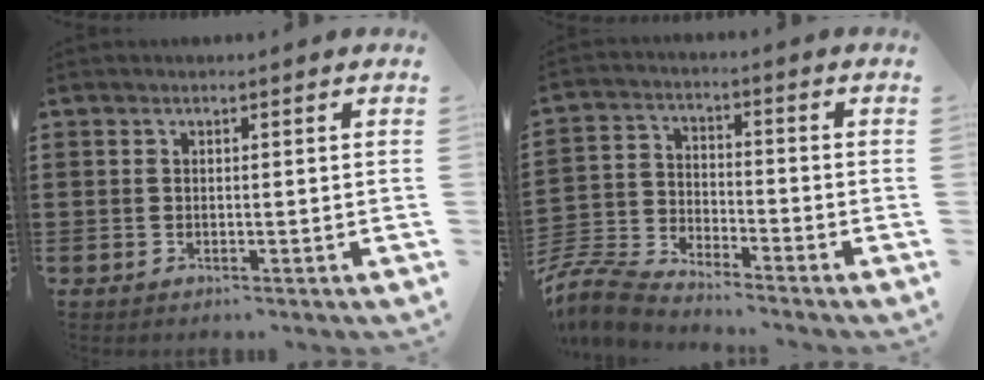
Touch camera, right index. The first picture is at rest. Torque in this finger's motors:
{"motor_torque": [-2.14, 0.00, -1.05, -0.21]}